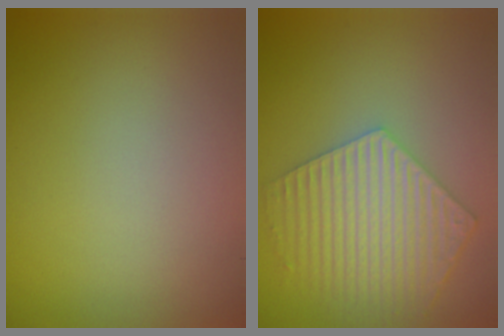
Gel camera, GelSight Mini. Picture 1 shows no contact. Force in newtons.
{"total": 5.8, "press": 4.6, "slide": 3.6}